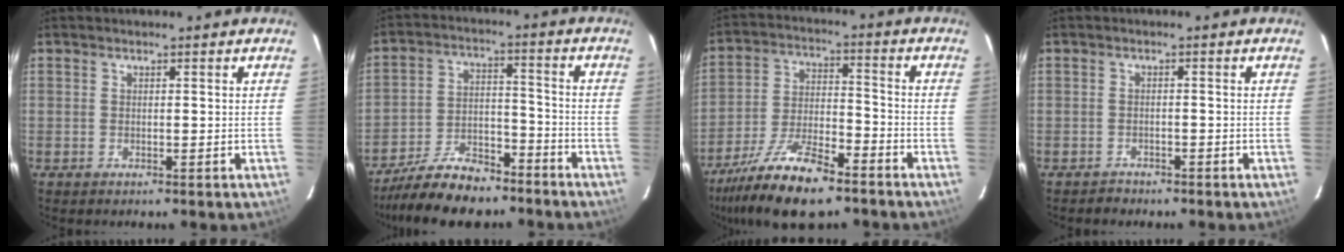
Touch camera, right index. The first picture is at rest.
{"total": 13.9, "force": [-11.3, 5.5, 5.9], "torque": [-0.134, 0.008, -0.186]}
{"total": 16.1, "force": [-12.0, 4.9, 9.6], "torque": [-0.203, -0.020, -0.220]}
{"total": 2.0, "force": [-1.7, 1.0, -0.1], "torque": [-0.001, 0.006, -0.028]}